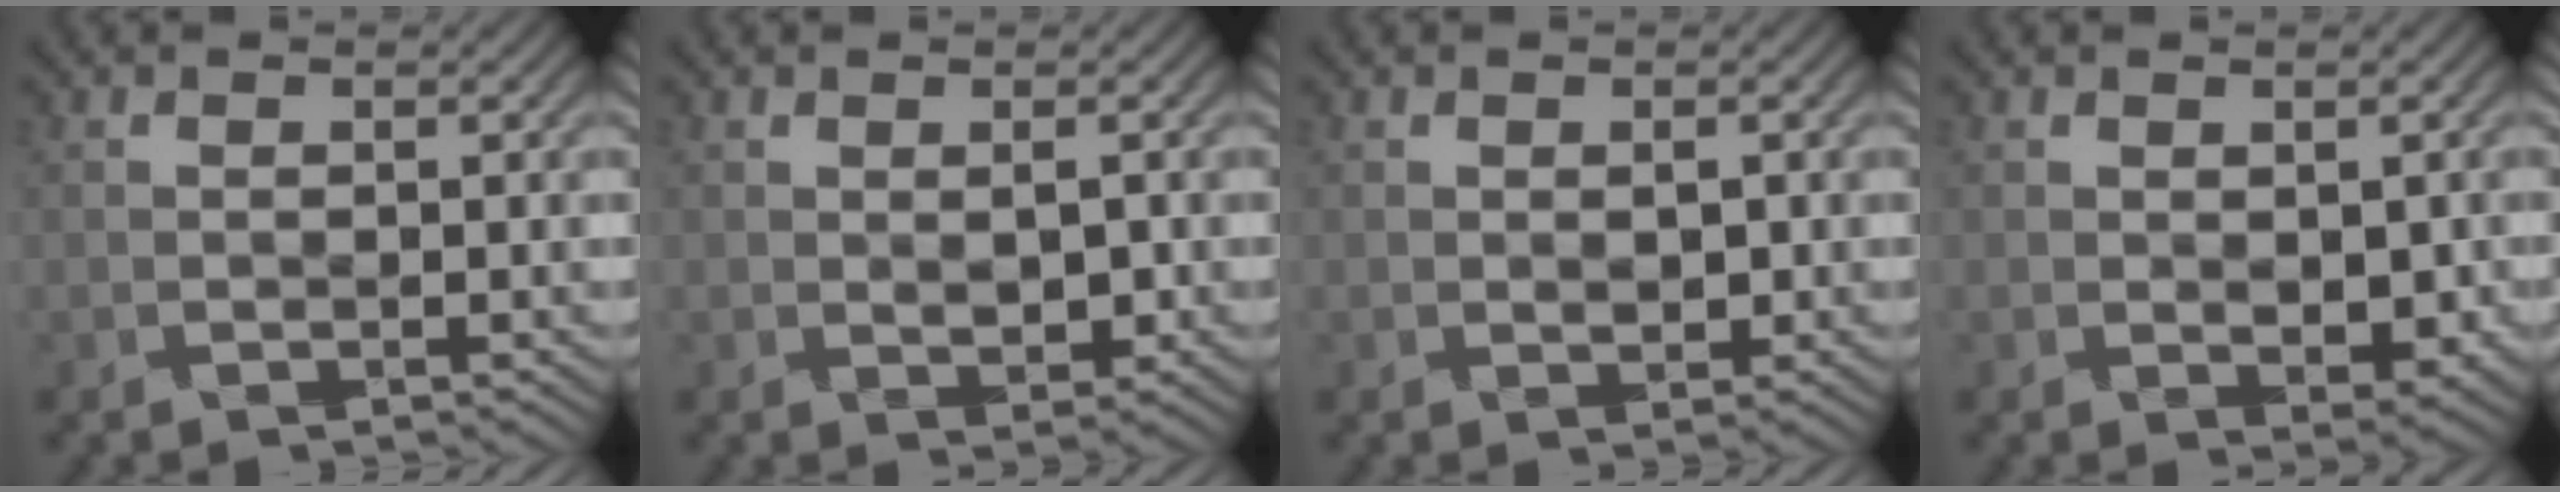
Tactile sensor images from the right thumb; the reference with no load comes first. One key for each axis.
{"total": 2.1, "fx": 0.1, "fy": 1.2, "fz": 1.8, "tx": -0.033, "ty": -0.006, "tz": 0.005}
{"total": 1.5, "fx": 0.1, "fy": 0.9, "fz": 1.2, "tx": -0.020, "ty": -0.004, "tz": 0.006}
{"total": 2.5, "fx": -0.1, "fy": 1.5, "fz": 2.0, "tx": -0.031, "ty": -0.010, "tz": 0.006}